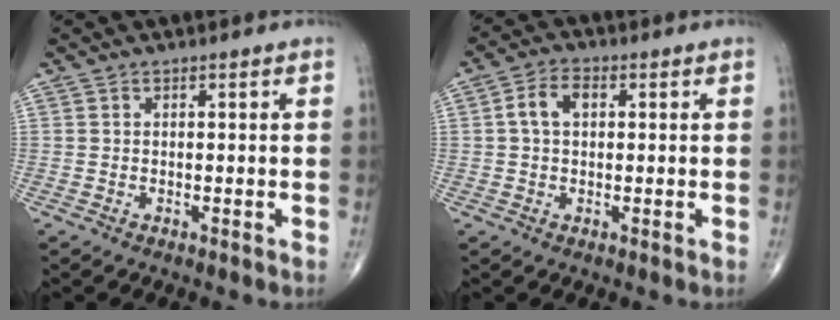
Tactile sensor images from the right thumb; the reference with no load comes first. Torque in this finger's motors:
{"motor_torque": [0.85, 0.99, 0.53, -0.12, 0.04]}